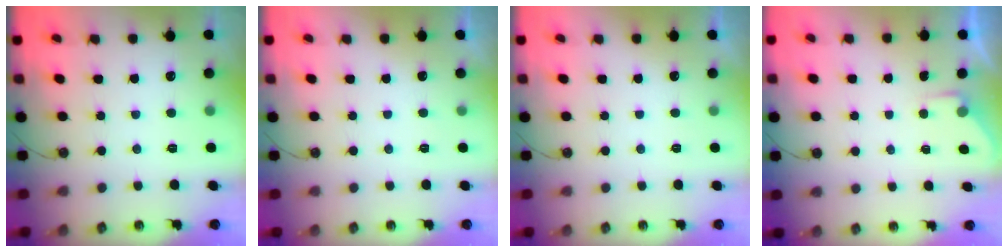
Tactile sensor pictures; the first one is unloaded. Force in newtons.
{"total": 0.0}
{"total": 0.0}
{"total": 2.4, "press": 2.4, "slide": 0.4}